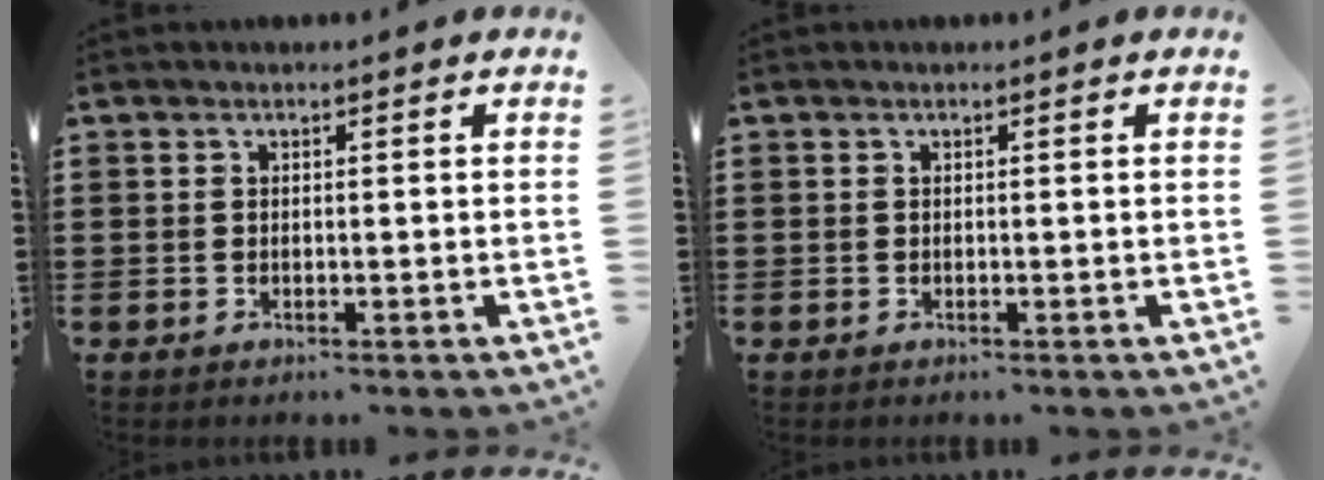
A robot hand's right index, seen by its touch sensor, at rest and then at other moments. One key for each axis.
{"total": 0.0}